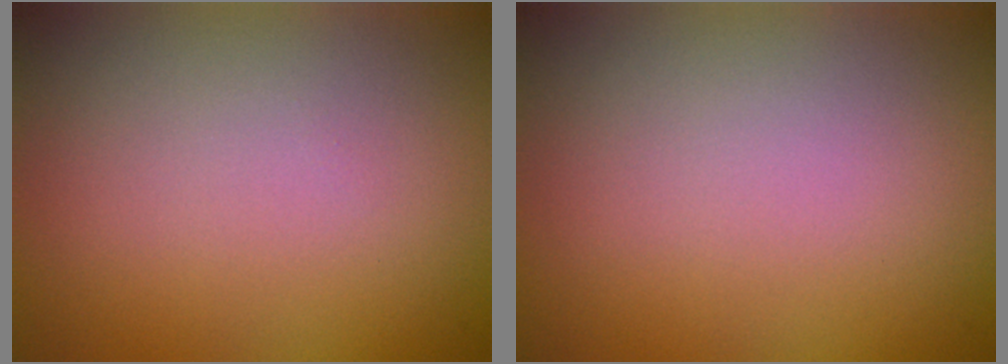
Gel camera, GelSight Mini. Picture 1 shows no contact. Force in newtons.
{"total": 0.0}